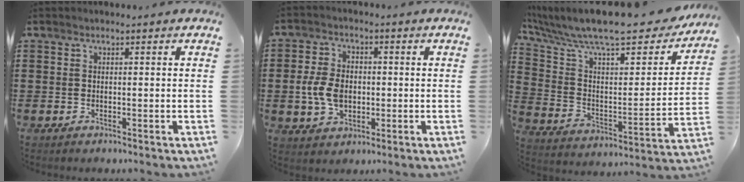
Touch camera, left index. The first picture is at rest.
{"total": 6.8, "force": [-0.7, 4.7, 4.9], "torque": [-0.115, 0.007, -0.017]}
{"total": 11.5, "force": [9.4, 1.9, 6.4], "torque": [-0.162, -0.061, 0.159]}